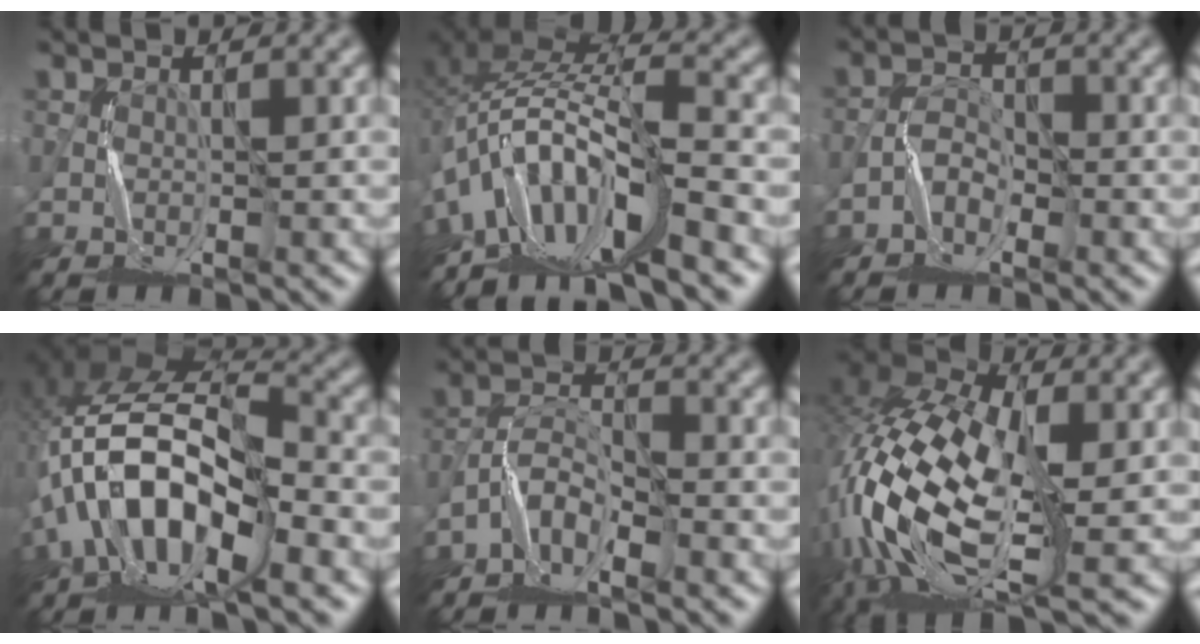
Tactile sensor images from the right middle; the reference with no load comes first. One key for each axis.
{"total": 11.4, "fx": -7.3, "fy": 4.0, "fz": 7.9, "tx": -0.156, "ty": 0.003, "tz": -0.121}
{"total": 2.2, "fx": -1.4, "fy": 1.2, "fz": 1.1, "tx": -0.018, "ty": 0.009, "tz": -0.033}
{"total": 11.1, "fx": -4.1, "fy": 5.0, "fz": 8.9, "tx": -0.175, "ty": 0.017, "tz": -0.080}
{"total": 3.4, "fx": -2.6, "fy": 1.1, "fz": 1.9, "tx": -0.035, "ty": 0.001, "tz": -0.059}
{"total": 15.9, "fx": -1.9, "fy": 8.8, "fz": 13.1, "tx": -0.300, "ty": -0.006, "tz": -0.042}